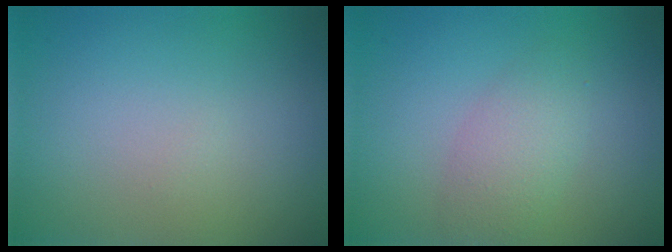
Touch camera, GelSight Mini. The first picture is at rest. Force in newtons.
{"total": 2.6, "press": 2.6, "slide": 0.0}